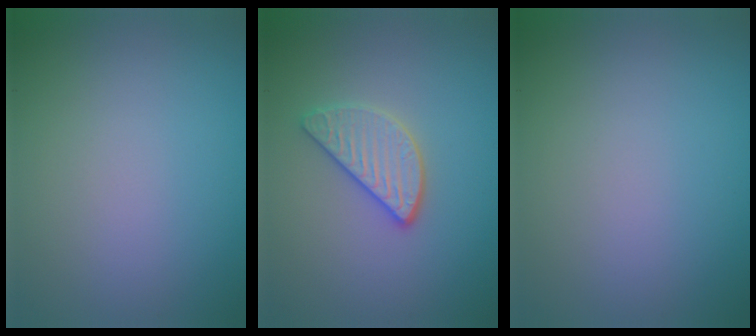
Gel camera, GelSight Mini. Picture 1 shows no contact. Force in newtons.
{"total": 2.9, "press": 2.7, "slide": 1.2}
{"total": 0.0}